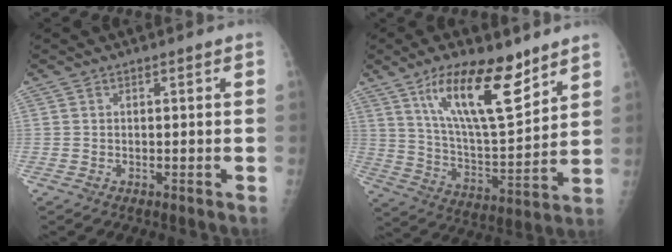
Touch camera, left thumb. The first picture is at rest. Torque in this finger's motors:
{"motor_torque": [0.43, 0.47, 1.56, -1.22, 0.17]}